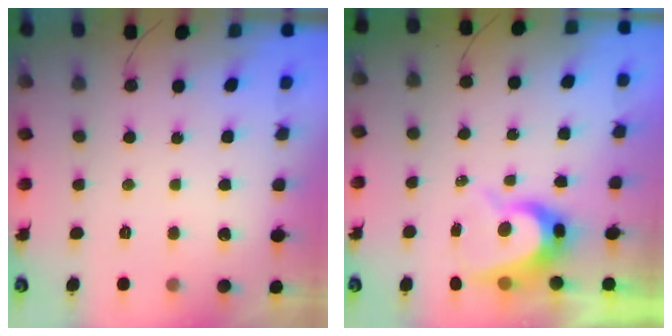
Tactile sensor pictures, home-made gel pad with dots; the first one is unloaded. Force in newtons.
{"total": 7.6, "press": 7.6, "slide": 0.8}